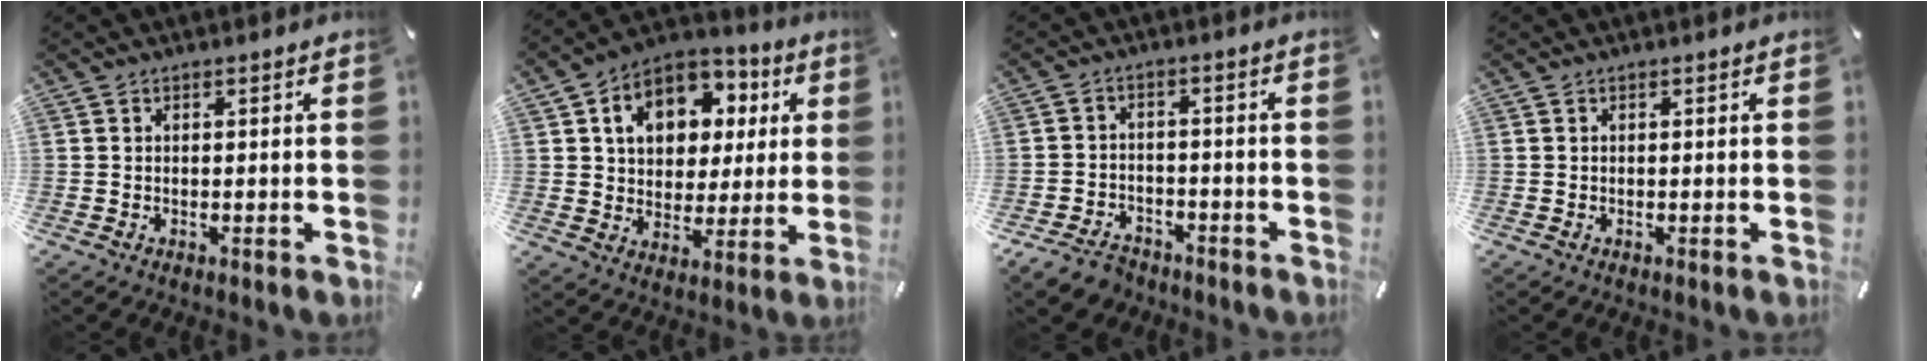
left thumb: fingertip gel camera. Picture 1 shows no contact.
{"total": 12.7, "force": [4.5, 10.1, 6.1], "torque": [-0.105, -0.015, 0.085]}
{"total": 5.3, "force": [-3.9, 3.1, 1.8], "torque": [-0.044, 0.018, -0.077]}
{"total": 0.0}